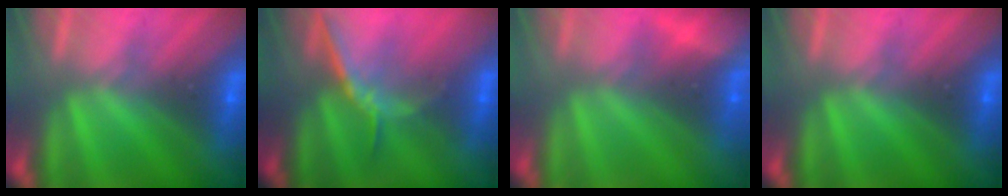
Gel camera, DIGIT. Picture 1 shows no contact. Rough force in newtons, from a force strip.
{"total": 1.3}
{"total": 10.2}
{"total": 0.0}